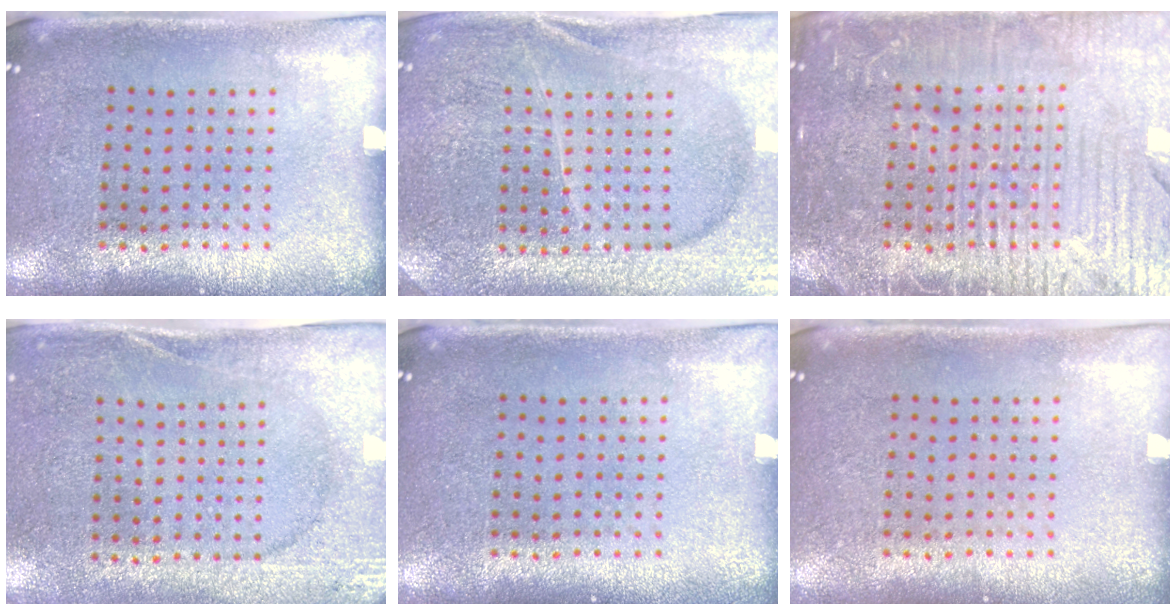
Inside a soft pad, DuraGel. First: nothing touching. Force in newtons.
{"total": 4.2, "press": 4.0, "slide": 1.2}
{"total": 7.1, "press": 7.0, "slide": 0.8}
{"total": 2.6, "press": 2.4, "slide": 0.9}
{"total": 0.0}
{"total": 0.0}